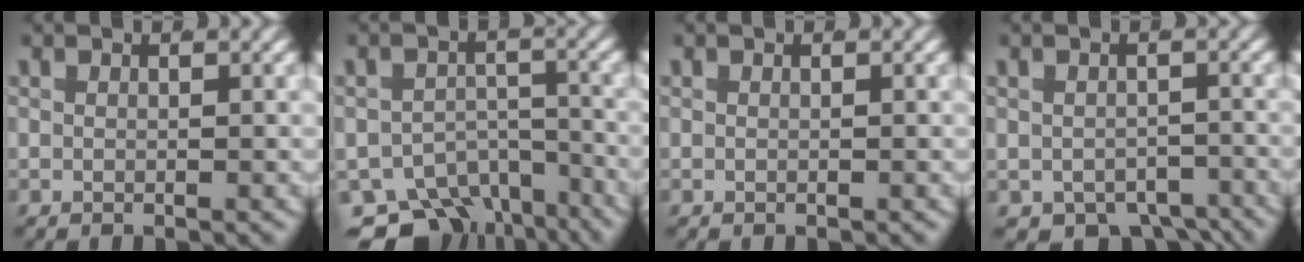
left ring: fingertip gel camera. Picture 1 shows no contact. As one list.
[{"total": 13.0, "force": [-9.0, 8.5, 4.2], "torque": [-0.081, -0.057, -0.146]}, {"total": 0.0}, {"total": 8.4, "force": [-6.4, 4.9, 2.2], "torque": [-0.028, -0.035, -0.100]}]